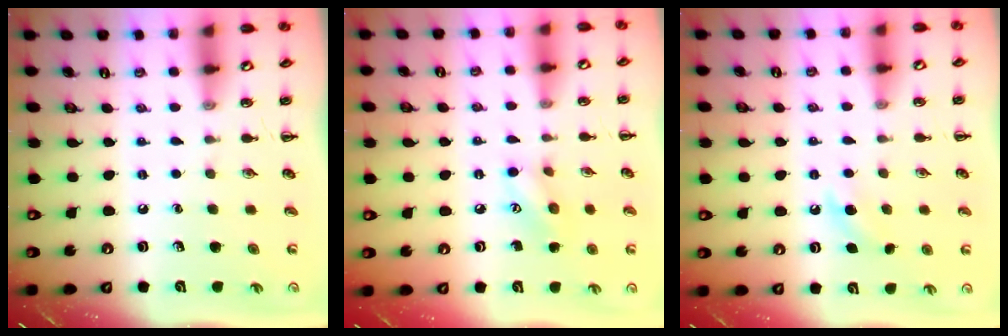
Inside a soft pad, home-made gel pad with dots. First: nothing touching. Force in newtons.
{"total": 7.2, "press": 7.1, "slide": 1.1}
{"total": 5.7, "press": 5.5, "slide": 1.6}